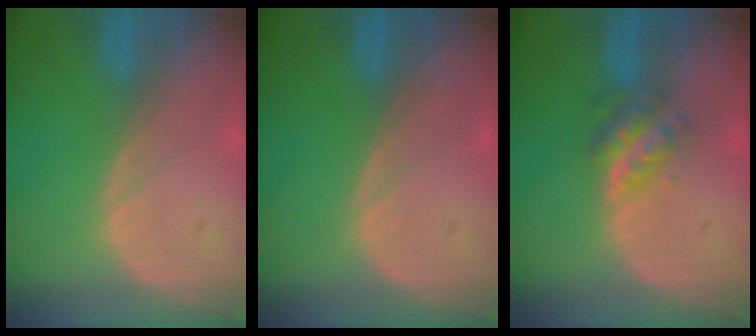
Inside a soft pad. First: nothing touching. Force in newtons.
{"total": 0.0}
{"total": 4.8, "press": 4.4, "slide": 1.9}